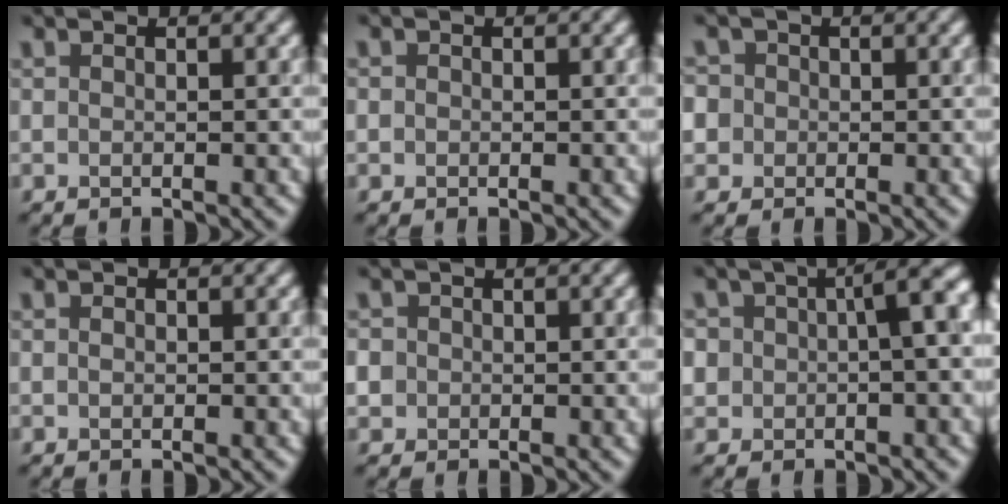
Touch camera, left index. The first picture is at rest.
{"total": 0.6, "force": [0.0, 0.6, 0.1], "torque": [0.002, -0.003, -0.003]}
{"total": 4.7, "force": [1.0, 4.3, 1.7], "torque": [-0.033, 0.036, -0.011]}
{"total": 0.6, "force": [0.0, 0.5, 0.4], "torque": [-0.006, -0.001, 0.000]}
{"total": 2.8, "force": [0.1, 2.7, 0.9], "torque": [-0.011, 0.016, -0.016]}
{"total": 6.1, "force": [0.4, 3.6, 4.9], "torque": [-0.073, 0.016, -0.004]}